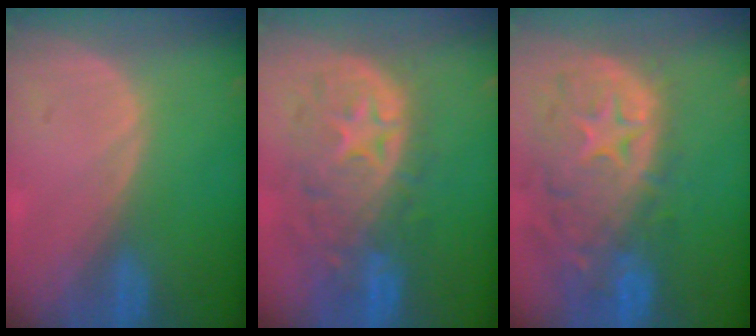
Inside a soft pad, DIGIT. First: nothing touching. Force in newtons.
{"total": 11.0, "press": 9.8, "slide": 5.1}
{"total": 13.9, "press": 11.4, "slide": 8.1}